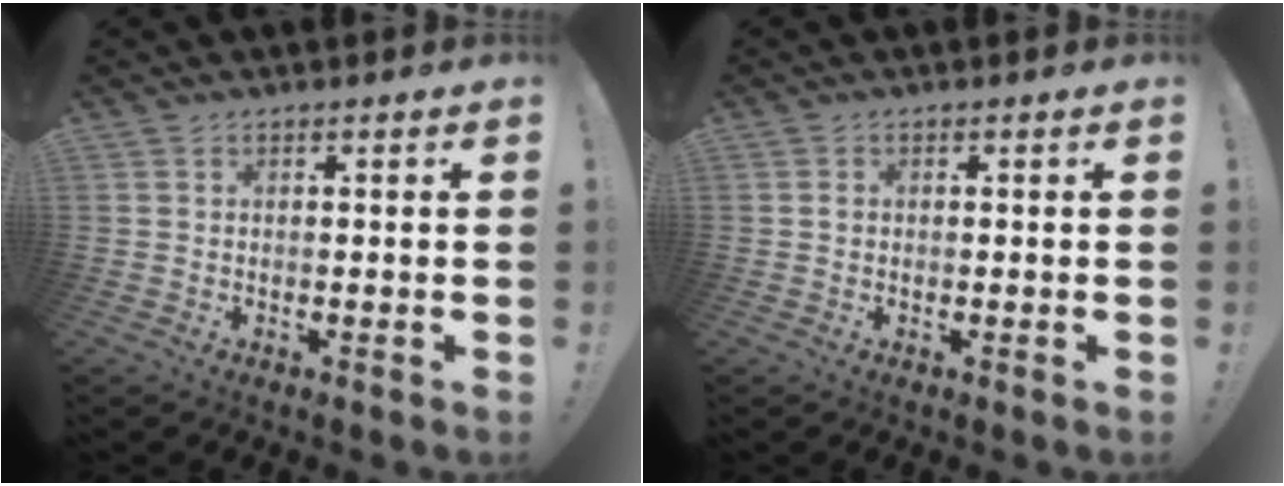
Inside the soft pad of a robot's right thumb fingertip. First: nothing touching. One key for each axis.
{"total": 0.5, "fx": 0.0, "fy": 0.5, "fz": -0.1, "tx": 0.002, "ty": 0.002, "tz": 0.000}